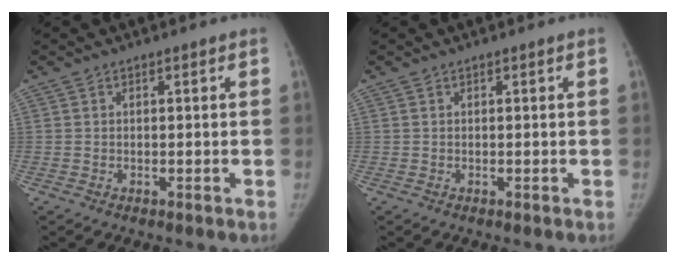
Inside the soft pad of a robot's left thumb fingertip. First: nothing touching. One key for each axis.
{"total": 0.0}